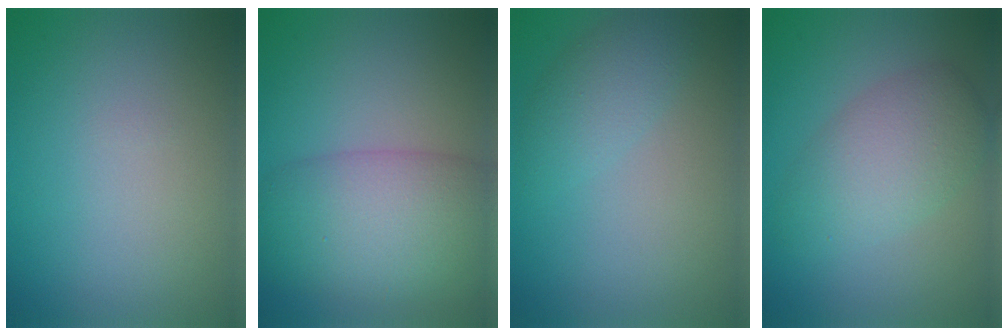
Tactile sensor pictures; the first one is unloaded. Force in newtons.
{"total": 8.1, "press": 8.1, "slide": 0.2}
{"total": 2.5, "press": 2.5, "slide": 0.1}
{"total": 4.9, "press": 4.9, "slide": 0.1}